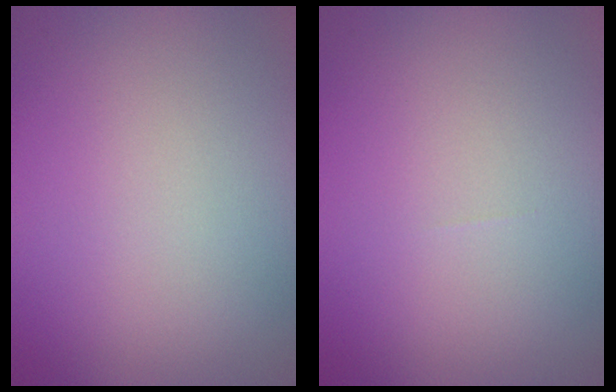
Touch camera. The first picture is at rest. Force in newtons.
{"total": 0.0}